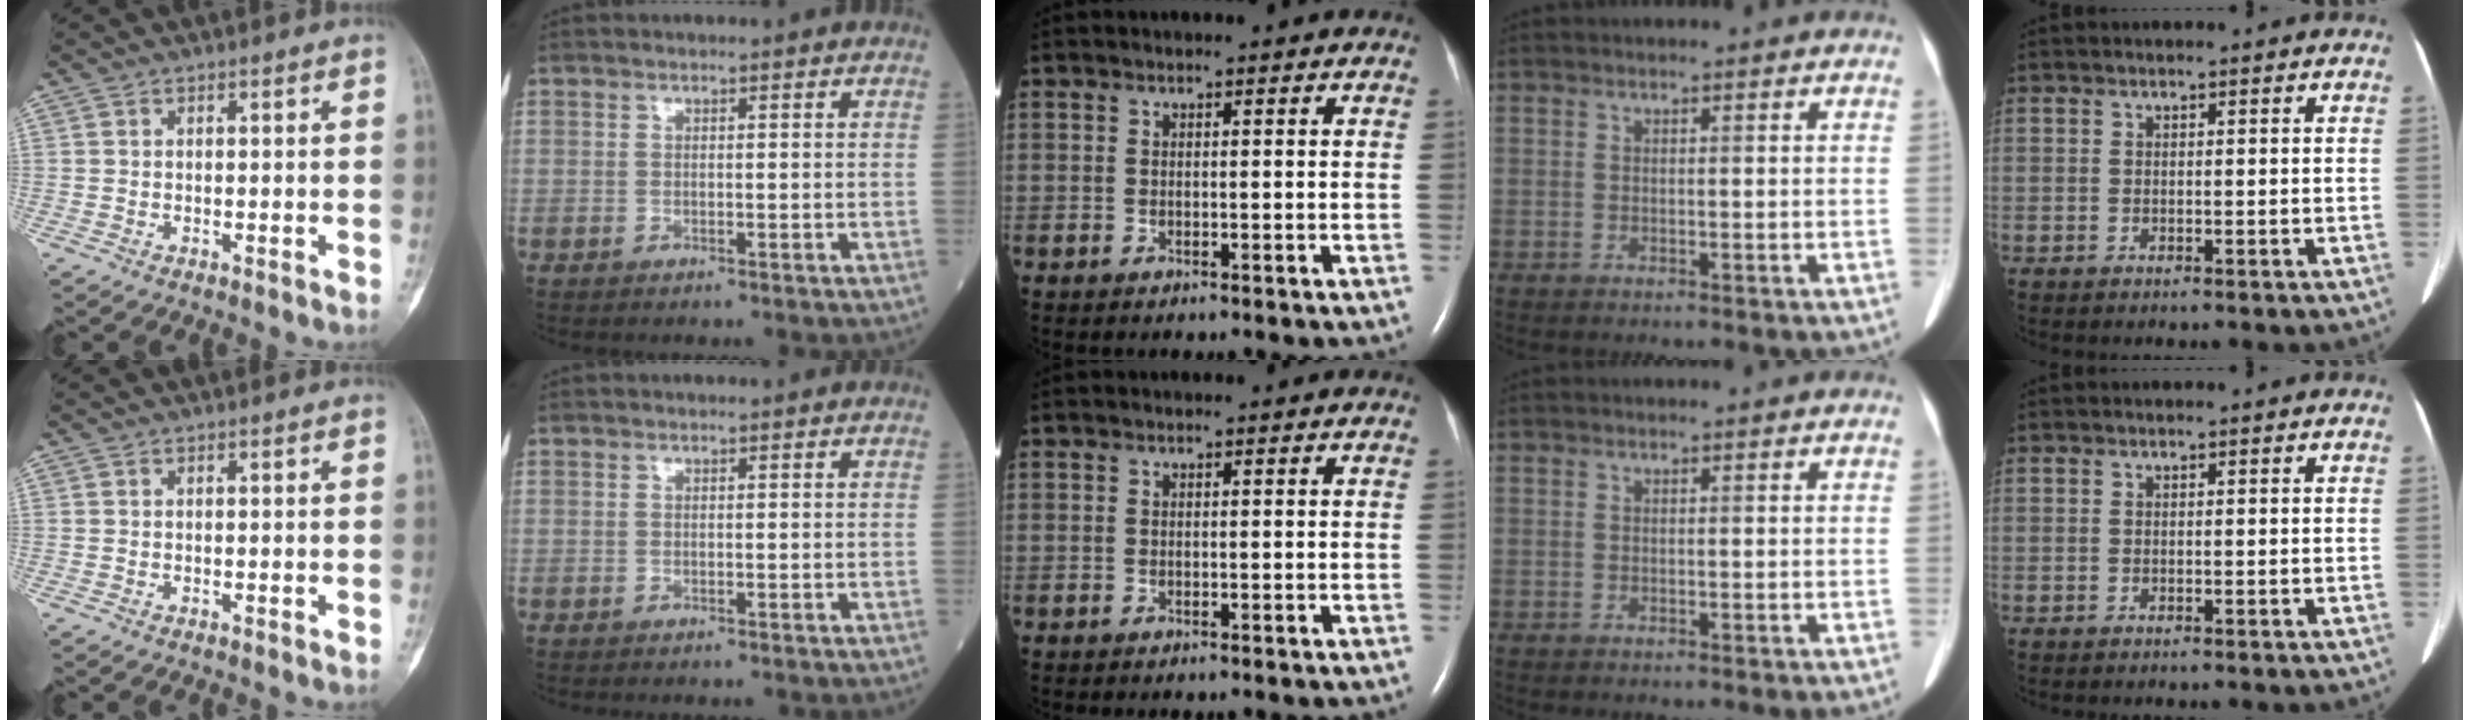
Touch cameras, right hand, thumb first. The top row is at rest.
{}